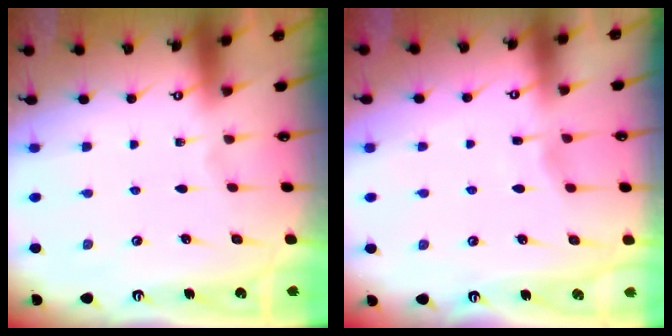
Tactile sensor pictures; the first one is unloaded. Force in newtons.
{"total": 2.2, "press": 2.2, "slide": 0.3}